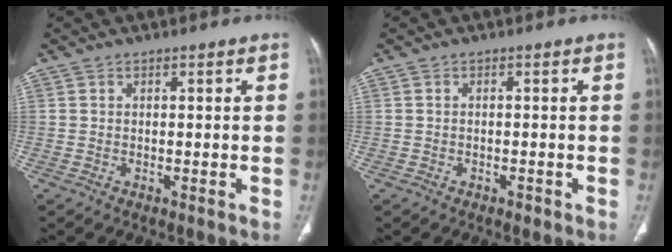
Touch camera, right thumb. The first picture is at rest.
{"total": 1.0, "force": [-0.6, 0.6, 0.5], "torque": [-0.007, 0.001, -0.009]}